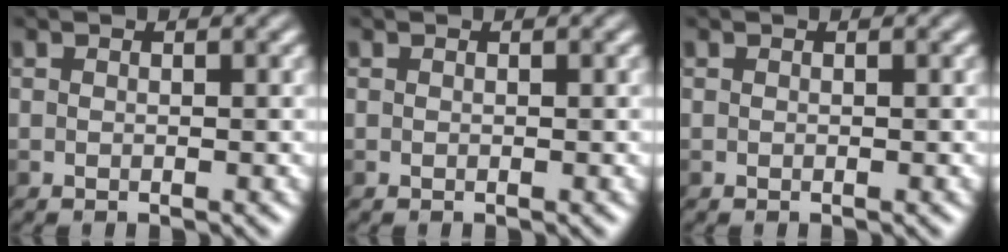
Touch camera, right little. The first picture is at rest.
{"total": 0.0}
{"total": 0.0}